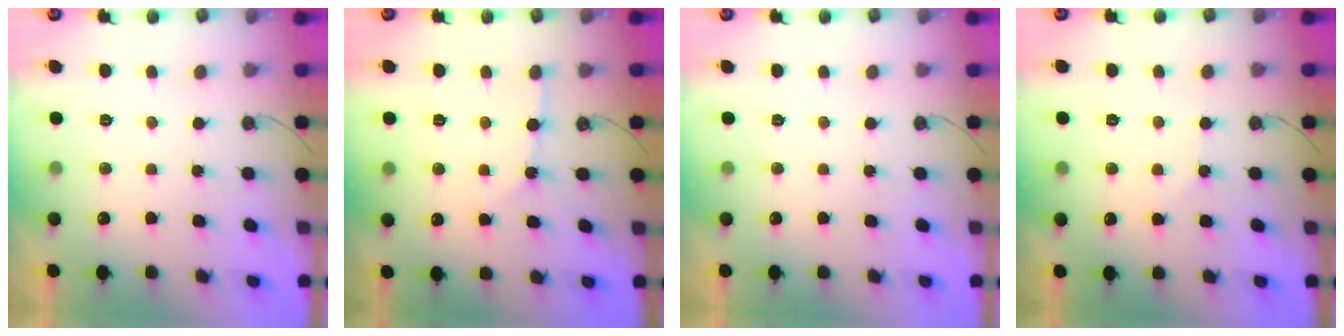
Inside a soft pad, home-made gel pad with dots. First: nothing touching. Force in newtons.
{"total": 2.6, "press": 2.6, "slide": 0.3}
{"total": 0.0}
{"total": 3.7, "press": 3.6, "slide": 0.6}